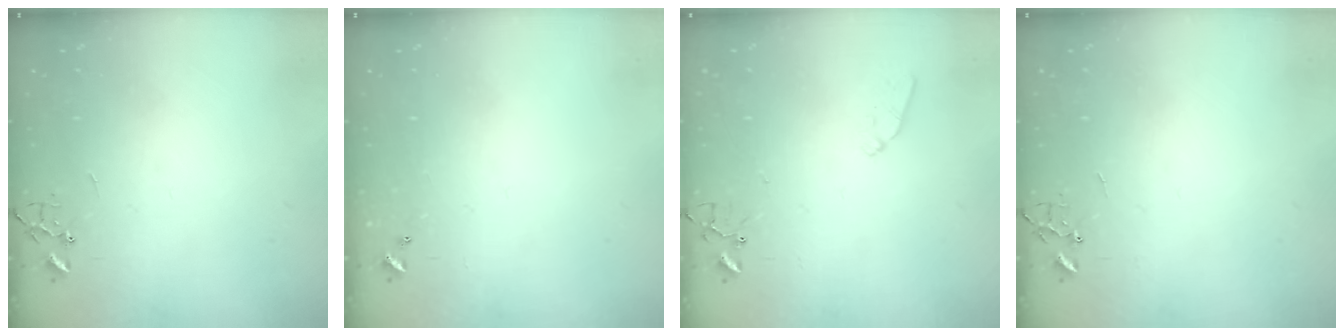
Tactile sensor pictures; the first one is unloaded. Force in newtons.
{"total": 0.0}
{"total": 7.6, "press": 7.6, "slide": 0.6}
{"total": 0.0}